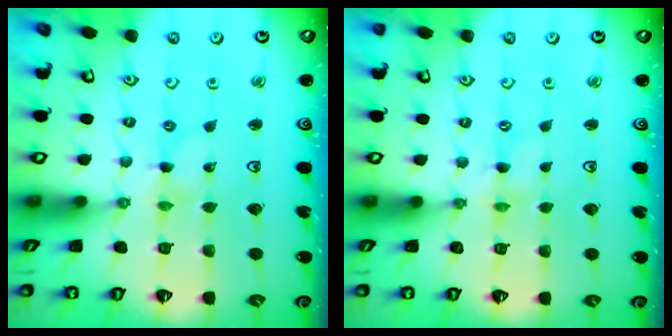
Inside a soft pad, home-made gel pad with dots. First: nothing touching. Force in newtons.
{"total": 0.0}